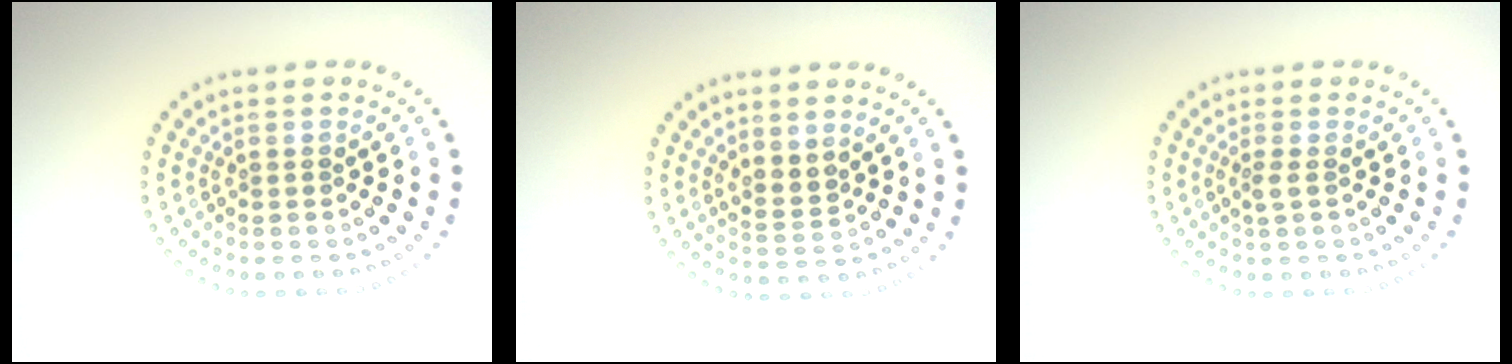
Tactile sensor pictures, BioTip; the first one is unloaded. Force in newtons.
{"total": 2.0, "press": 1.4, "slide": 1.4}
{"total": 0.9, "press": 0.6, "slide": 0.6}